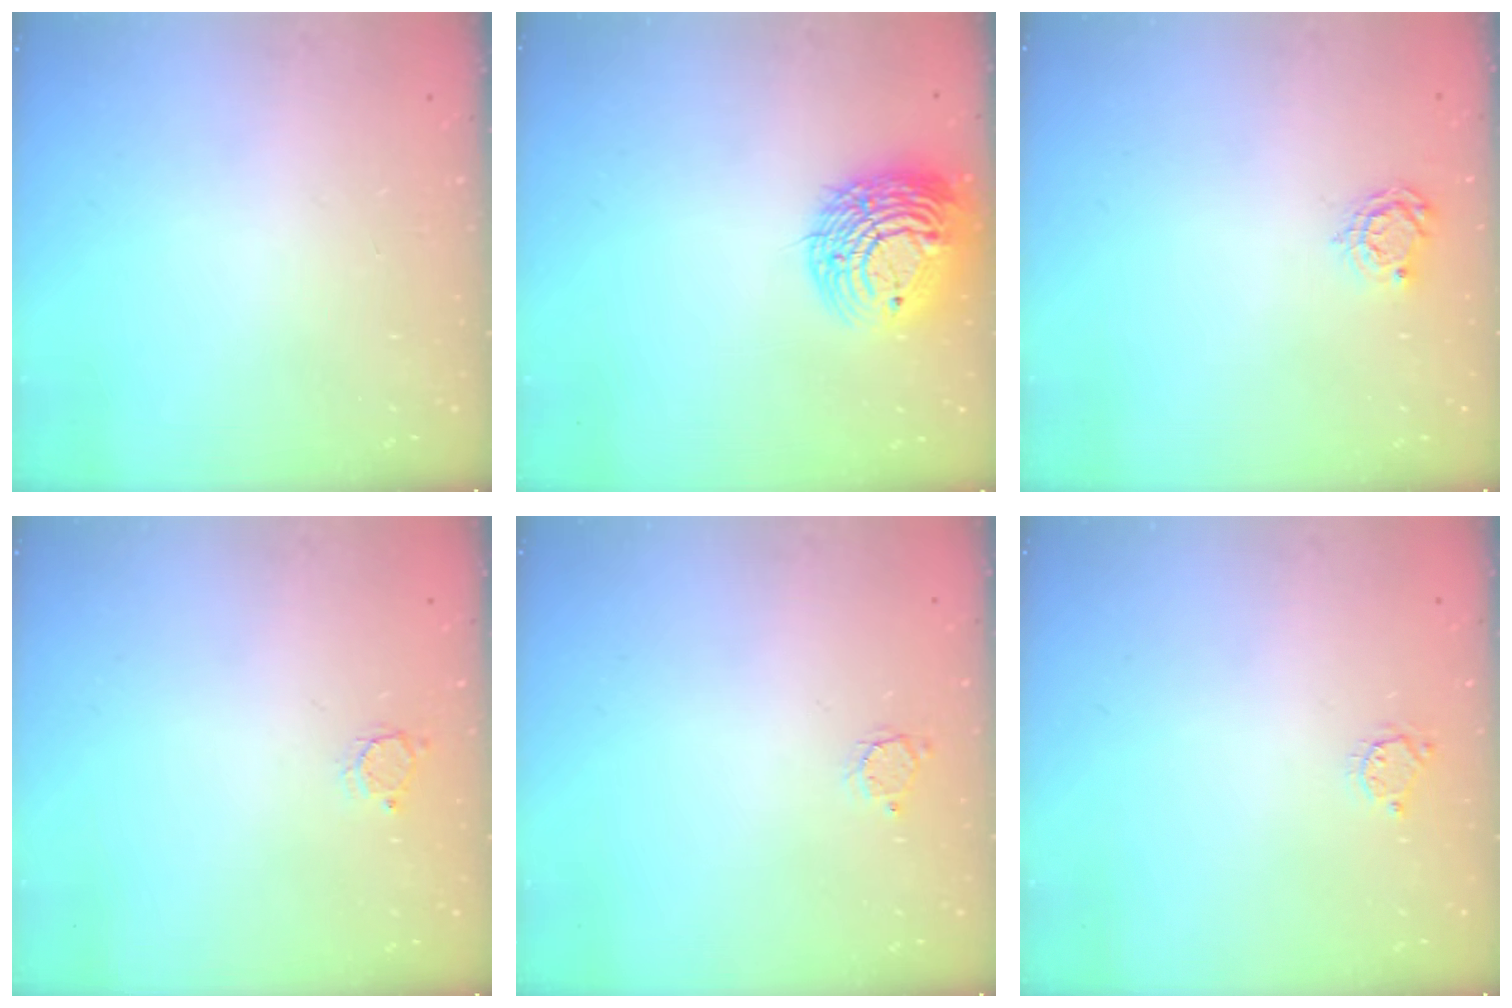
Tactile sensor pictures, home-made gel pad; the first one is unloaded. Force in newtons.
{"total": 16.1, "press": 15.9, "slide": 2.6}
{"total": 5.0, "press": 5.0, "slide": 0.4}
{"total": 2.6, "press": 2.6, "slide": 0.2}
{"total": 2.6, "press": 2.6, "slide": 0.2}
{"total": 3.3, "press": 3.3, "slide": 0.3}